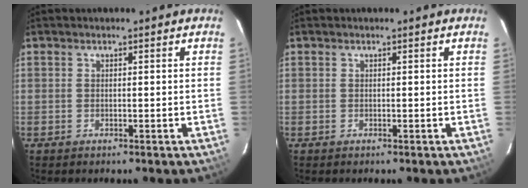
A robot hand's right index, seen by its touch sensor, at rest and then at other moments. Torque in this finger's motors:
{"motor_torque": [0.00, 0.00, 0.00, 0.00]}